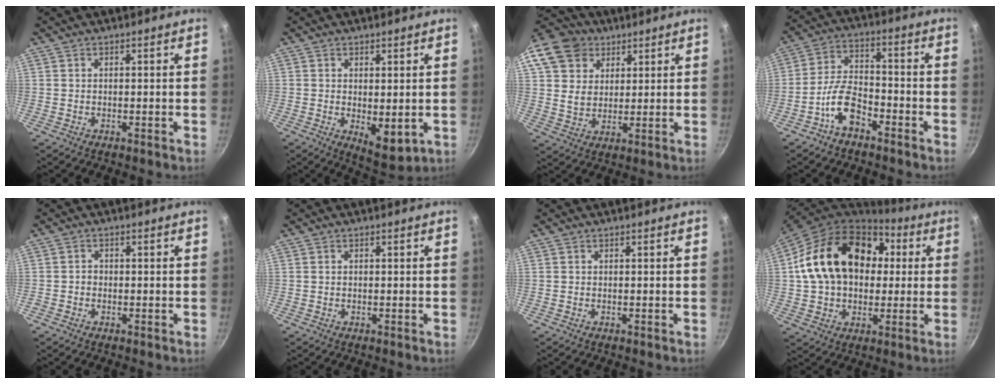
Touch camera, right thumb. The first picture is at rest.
{"total": 6.4, "force": [-0.2, 3.1, 5.6], "torque": [-0.068, -0.019, 0.006]}
{"total": 14.6, "force": [7.1, 11.3, 5.7], "torque": [-0.102, 0.000, 0.126]}
{"total": 8.2, "force": [-4.8, 4.1, 5.2], "torque": [-0.089, 0.045, -0.097]}
{"total": 1.2, "force": [-0.5, 1.0, 0.3], "torque": [-0.002, 0.004, -0.011]}
{"total": 0.0}
{"total": 0.0}
{"total": 22.9, "force": [4.2, 16.6, 15.3], "torque": [-0.245, 0.035, 0.067]}